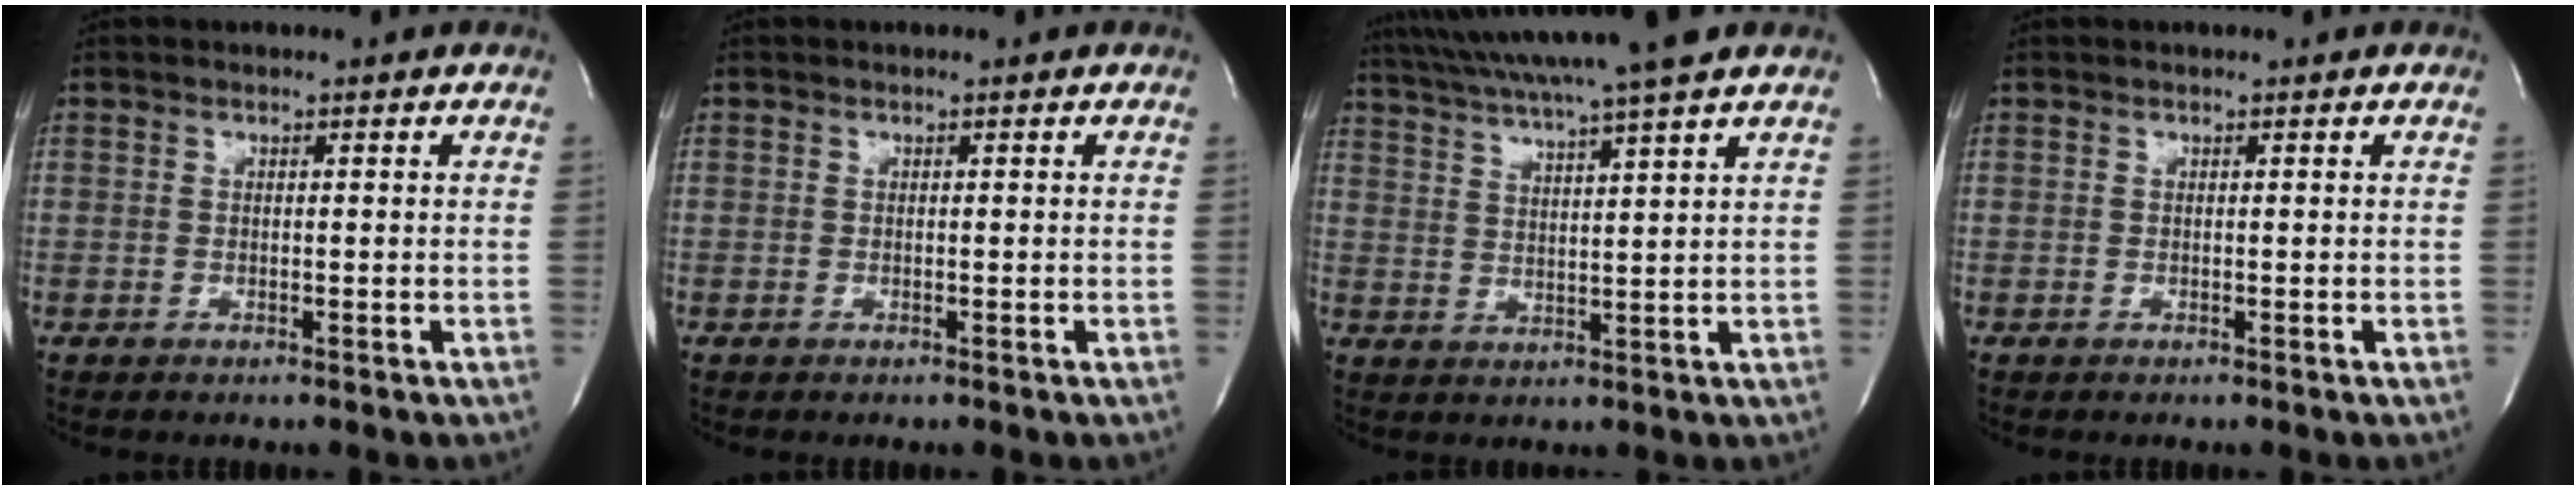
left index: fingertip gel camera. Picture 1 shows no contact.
{"total": 0.0}
{"total": 16.0, "force": [13.6, -1.1, 8.5], "torque": [-0.153, 0.012, 0.202]}
{"total": 0.0}